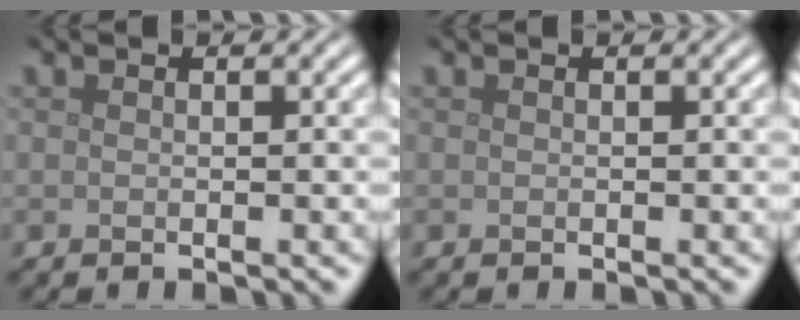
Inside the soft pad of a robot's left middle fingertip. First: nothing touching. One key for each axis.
{"total": 0.0}